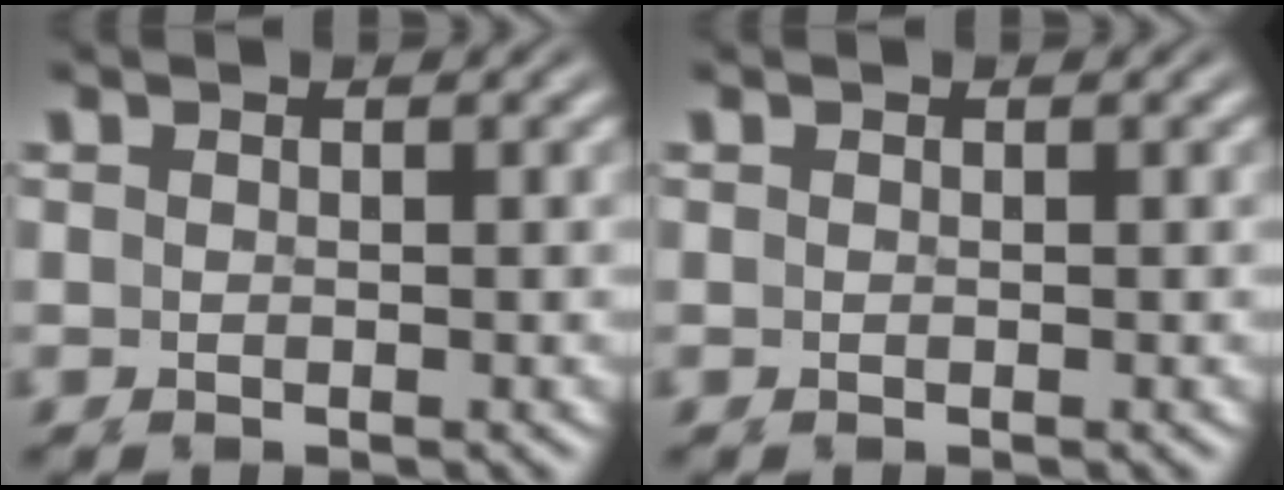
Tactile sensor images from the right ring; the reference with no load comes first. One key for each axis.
{"total": 0.0}